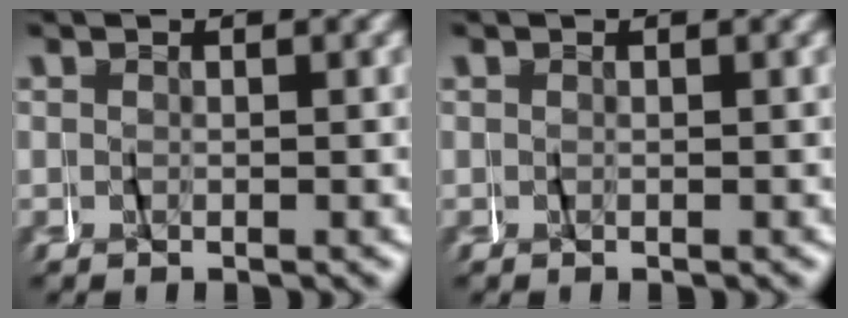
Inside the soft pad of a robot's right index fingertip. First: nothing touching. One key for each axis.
{"total": 0.0}